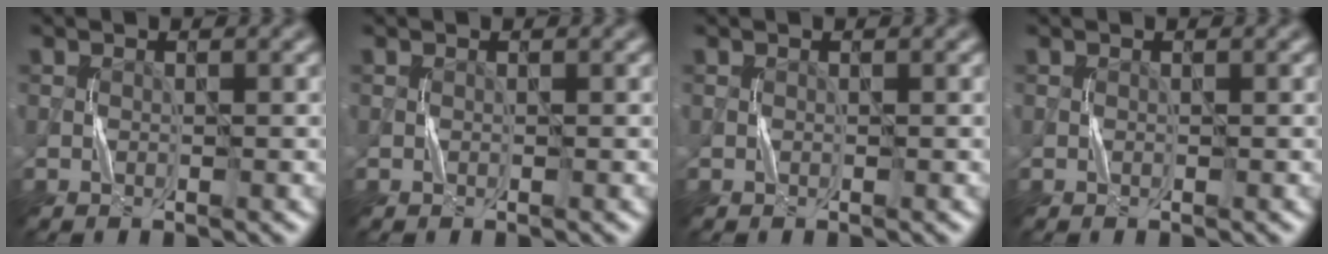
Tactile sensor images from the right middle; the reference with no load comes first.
{"total": 0.0}
{"total": 0.0}
{"total": 0.0}